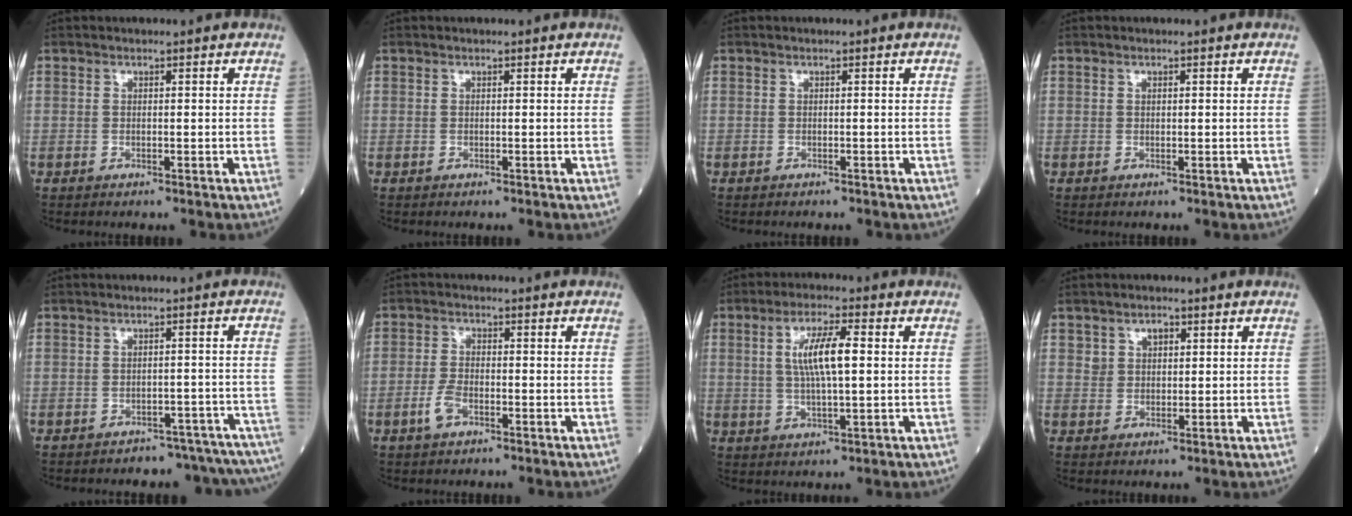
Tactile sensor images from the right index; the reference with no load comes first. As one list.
[{"total": 0.0}, {"total": 0.7, "force": [-0.6, 0.2, 0.2], "torque": [-0.011, -0.001, -0.010]}, {"total": 0.0}, {"total": 12.0, "force": [-11.2, 3.8, 1.5], "torque": [0.000, 0.030, -0.121]}, {"total": 3.4, "force": [-1.7, 1.4, 2.6], "torque": [-0.059, 0.001, -0.035]}, {"total": 7.7, "force": [1.2, 1.3, 7.5], "torque": [-0.144, 0.009, 0.024]}, {"total": 3.0, "force": [1.4, 2.1, 1.5], "torque": [-0.025, 0.006, 0.027]}]